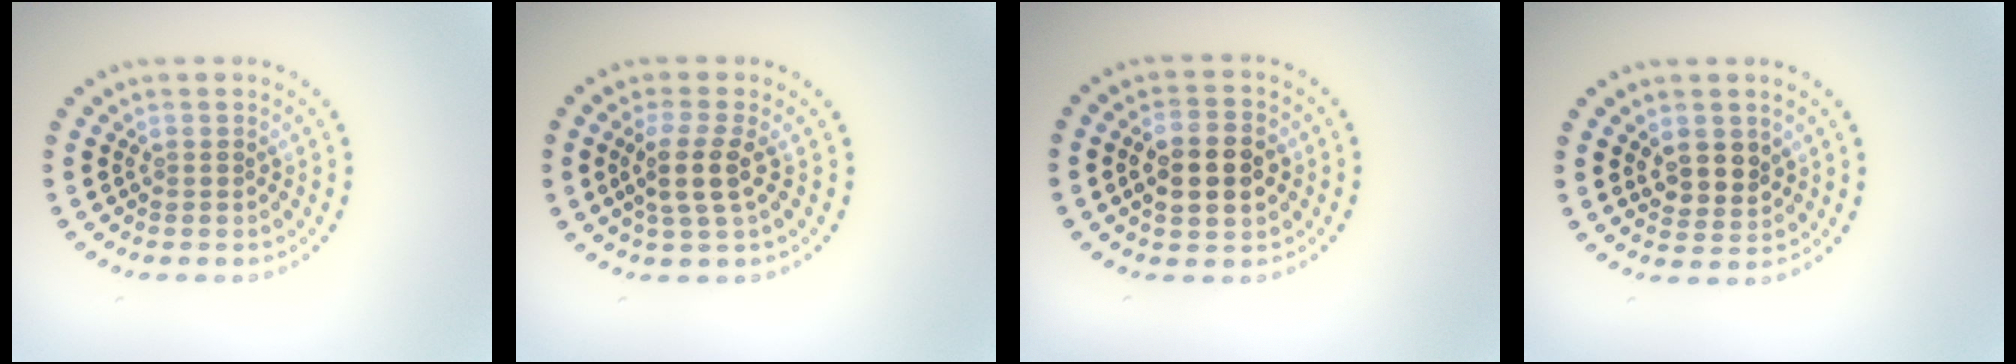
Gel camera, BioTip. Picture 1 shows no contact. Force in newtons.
{"total": 2.9, "press": 2.4, "slide": 1.6}
{"total": 5.0, "press": 5.0, "slide": 0.3}
{"total": 2.7, "press": 2.5, "slide": 1.1}